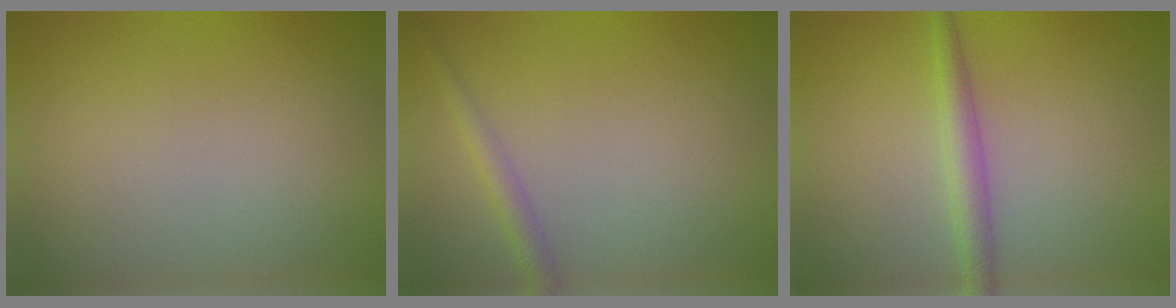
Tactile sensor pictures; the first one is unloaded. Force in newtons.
{"total": 1.7, "press": 1.7, "slide": 0.1}
{"total": 2.3, "press": 2.3, "slide": 0.1}